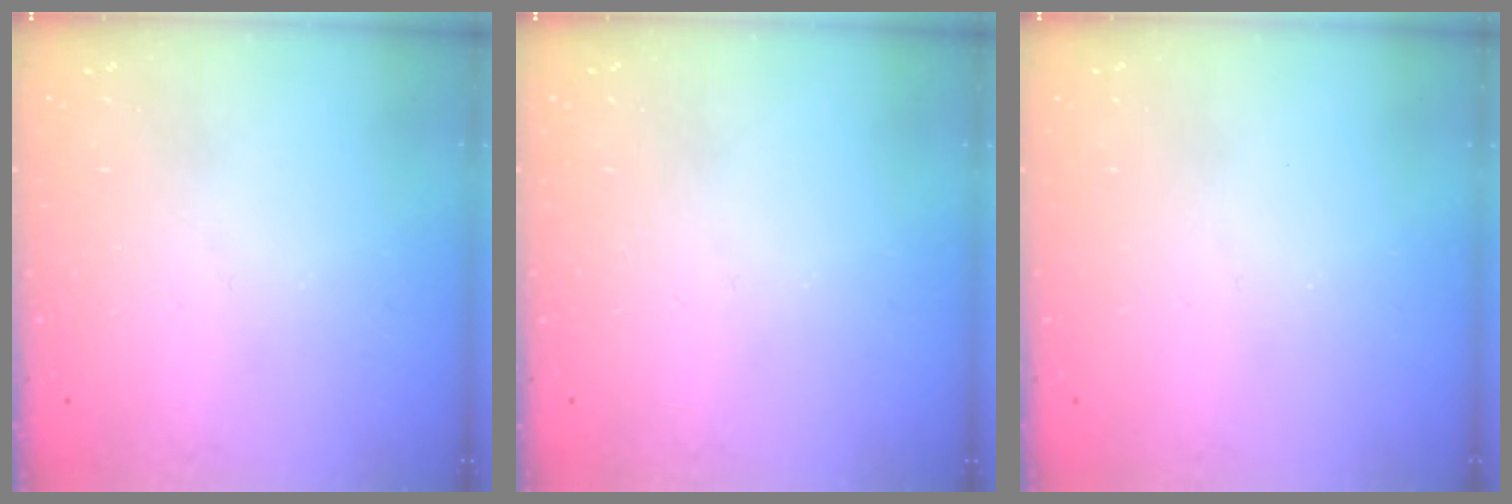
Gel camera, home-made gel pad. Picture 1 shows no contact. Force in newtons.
{"total": 0.0}
{"total": 0.0}